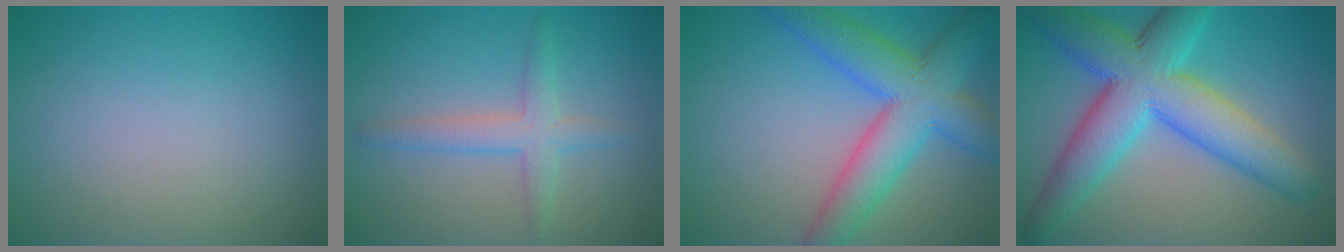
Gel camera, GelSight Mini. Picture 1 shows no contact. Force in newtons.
{"total": 2.7, "press": 2.7, "slide": 0.2}
{"total": 8.0, "press": 8.0, "slide": 0.4}
{"total": 10.0, "press": 10.0, "slide": 0.2}